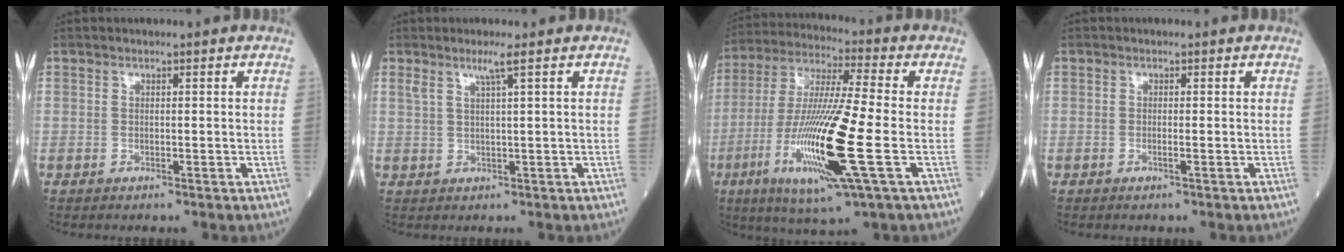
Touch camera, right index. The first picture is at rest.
{"total": 2.3, "force": [1.4, -0.6, 1.8], "torque": [-0.041, 0.000, 0.031]}
{"total": 18.4, "force": [-5.0, 0.5, 17.7], "torque": [-0.371, -0.023, -0.093]}
{"total": 0.6, "force": [-0.2, -0.2, 0.5], "torque": [-0.011, 0.002, -0.003]}